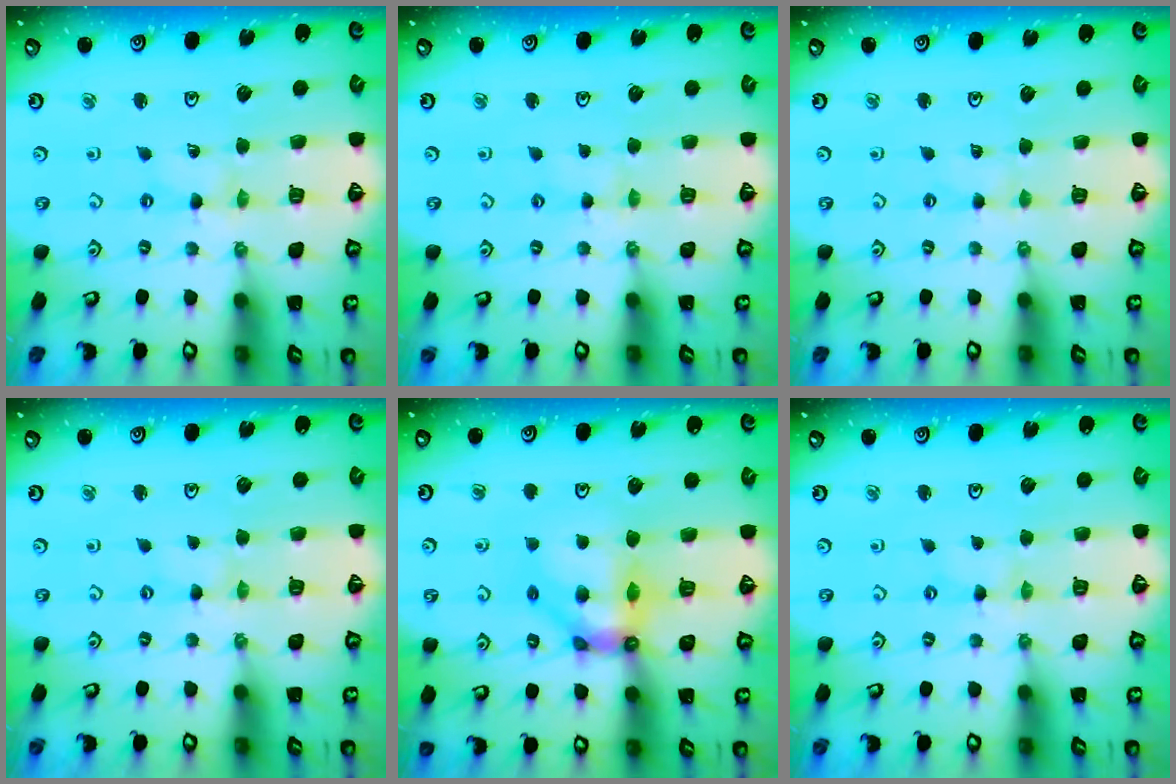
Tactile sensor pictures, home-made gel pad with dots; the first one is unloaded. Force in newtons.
{"total": 2.4, "press": 2.4, "slide": 0.4}
{"total": 0.0}
{"total": 0.0}
{"total": 10.4, "press": 10.2, "slide": 1.8}
{"total": 1.0, "press": 1.0, "slide": 0.2}